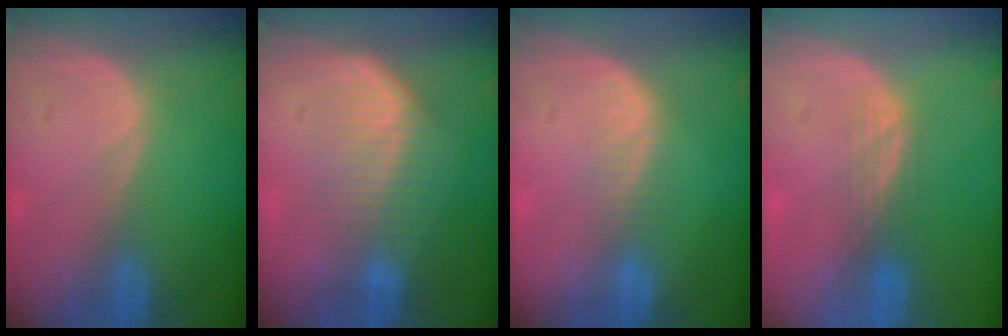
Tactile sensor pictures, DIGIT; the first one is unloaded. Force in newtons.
{"total": 7.6, "press": 6.5, "slide": 3.9}
{"total": 2.7, "press": 2.3, "slide": 1.5}
{"total": 3.0, "press": 2.6, "slide": 1.4}